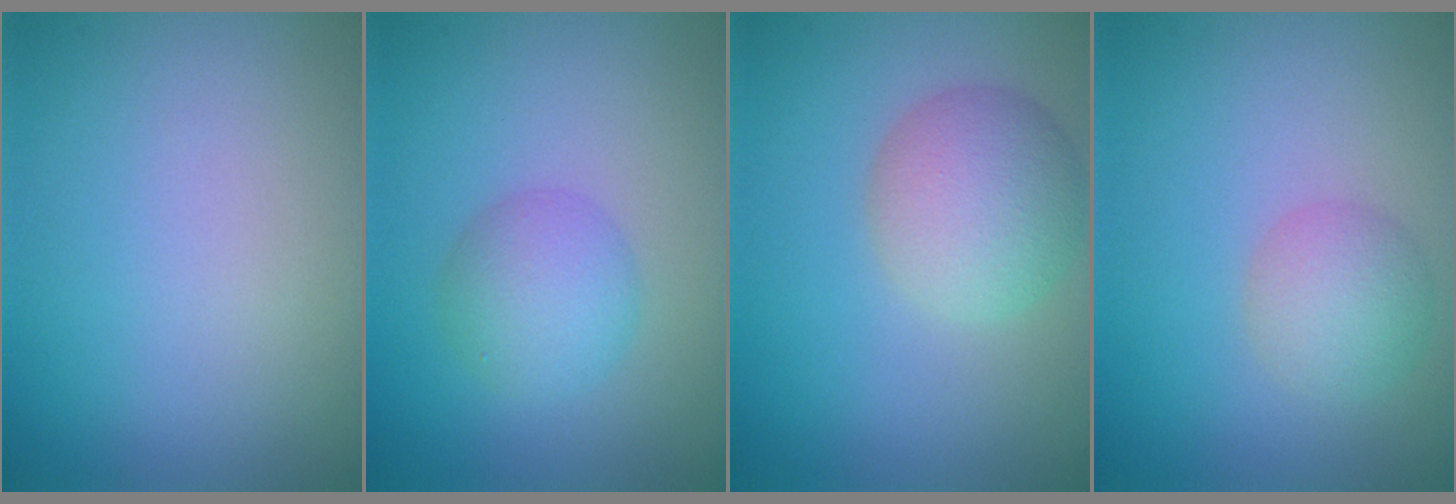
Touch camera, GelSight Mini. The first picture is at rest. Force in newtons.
{"total": 3.1, "press": 3.1, "slide": 0.1}
{"total": 4.8, "press": 4.8, "slide": 0.3}
{"total": 2.7, "press": 2.7, "slide": 0.1}